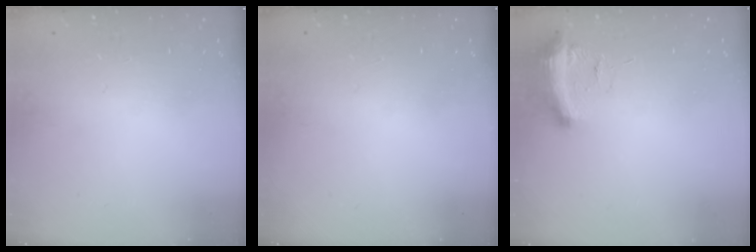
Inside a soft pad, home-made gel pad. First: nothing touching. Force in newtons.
{"total": 0.0}
{"total": 9.3, "press": 9.2, "slide": 0.9}